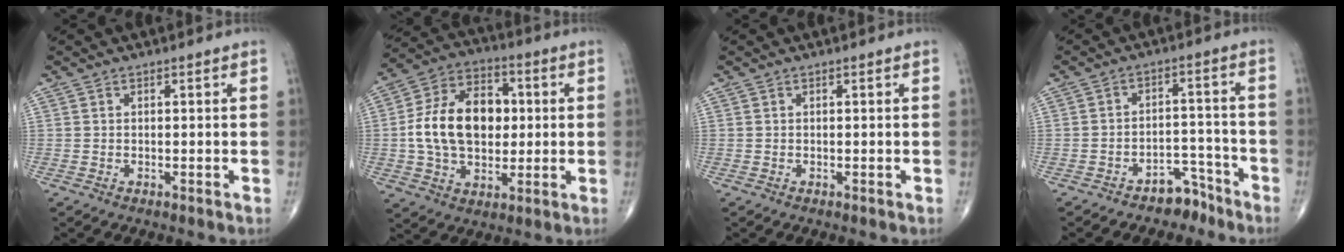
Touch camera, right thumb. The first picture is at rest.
{"total": 17.4, "force": [0.8, 11.9, 12.7], "torque": [-0.199, 0.024, 0.013]}
{"total": 0.0}
{"total": 5.6, "force": [-4.4, 3.2, 1.2], "torque": [0.011, 0.061, -0.068]}